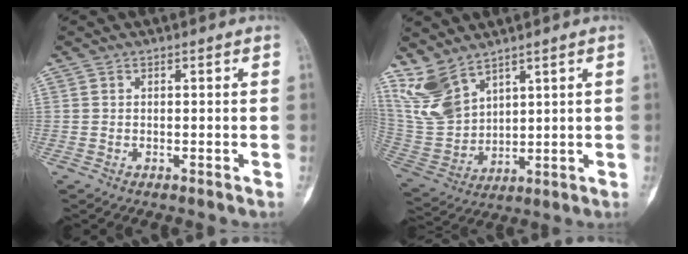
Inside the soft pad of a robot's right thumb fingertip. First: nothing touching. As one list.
[{"total": 10.7, "force": [7.7, 5.4, 5.1], "torque": [-0.098, -0.032, 0.188]}]